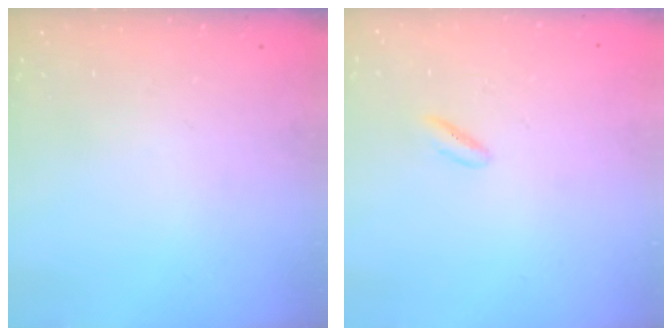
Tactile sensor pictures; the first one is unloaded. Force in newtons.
{"total": 1.8, "press": 1.6, "slide": 0.8}